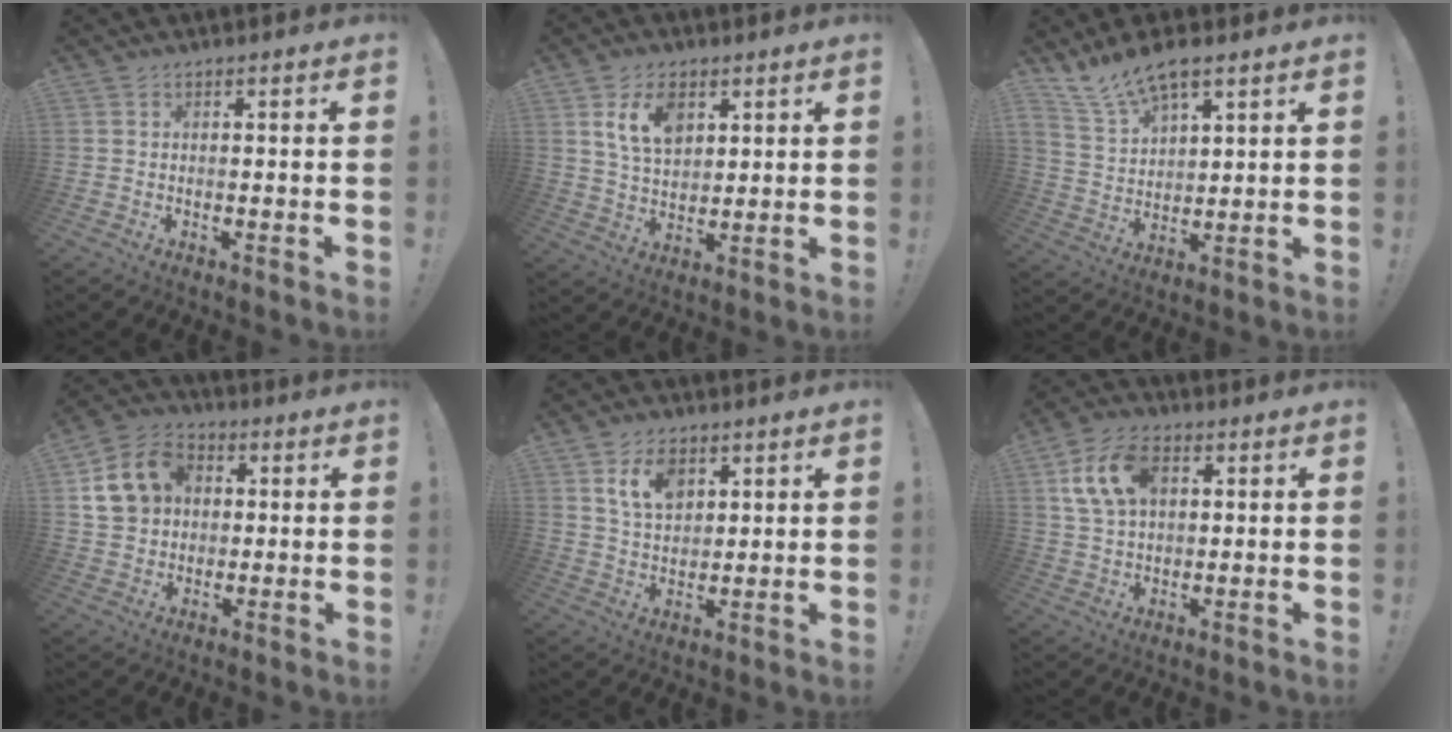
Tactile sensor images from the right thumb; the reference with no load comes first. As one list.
[{"total": 10.4, "force": [4.7, 6.8, 6.3], "torque": [-0.099, -0.011, 0.090]}, {"total": 10.4, "force": [8.2, 3.7, 5.2], "torque": [-0.104, -0.047, 0.156]}, {"total": 14.0, "force": [3.6, 11.8, 6.6], "torque": [-0.106, 0.004, 0.078]}, {"total": 9.4, "force": [5.1, 6.2, 4.7], "torque": [-0.075, -0.021, 0.098]}, {"total": 13.5, "force": [4.3, 8.8, 9.3], "torque": [-0.168, 0.005, 0.084]}]